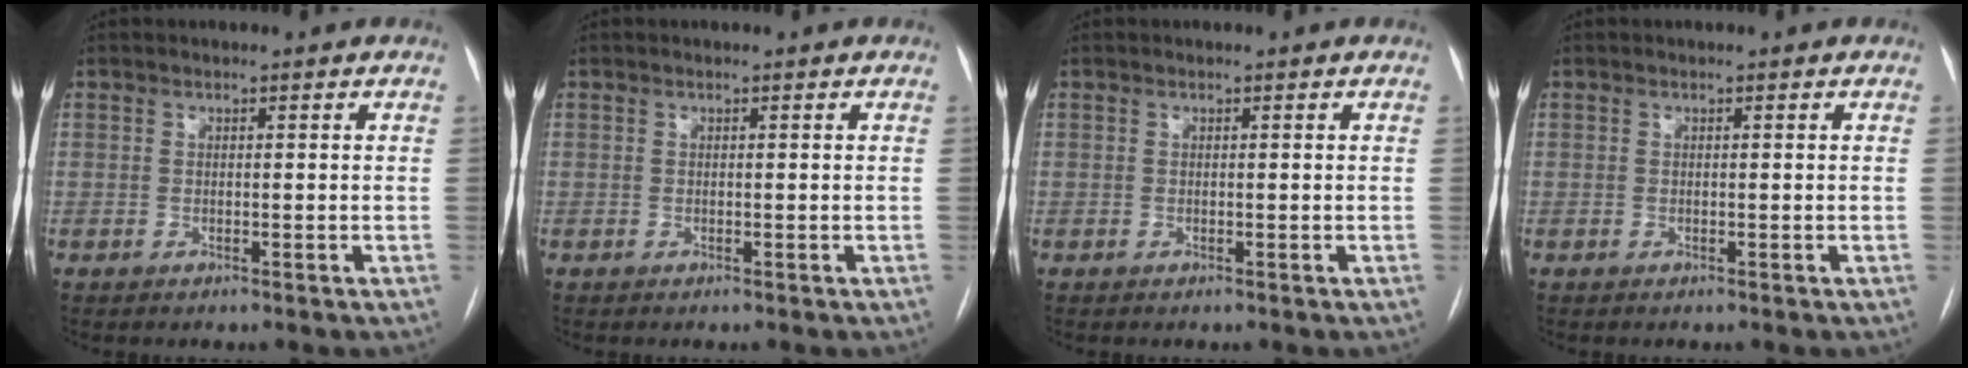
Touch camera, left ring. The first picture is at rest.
{"total": 0.0}
{"total": 0.0}
{"total": 0.0}